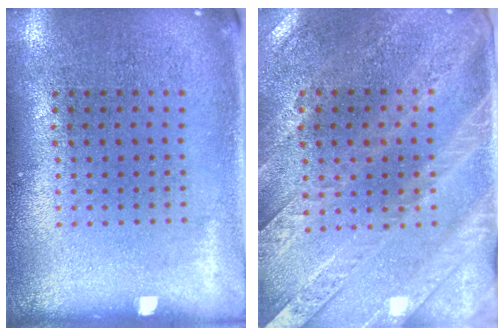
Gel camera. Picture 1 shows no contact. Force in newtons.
{"total": 3.0, "press": 2.6, "slide": 1.4}